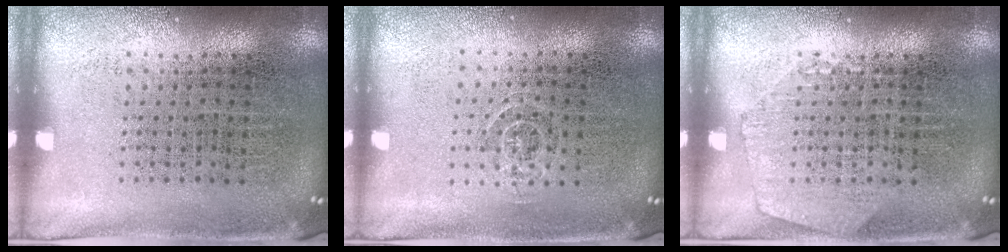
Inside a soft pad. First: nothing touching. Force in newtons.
{"total": 0.8, "press": 0.5, "slide": 0.6}
{"total": 1.2, "press": 1.2, "slide": 0.2}